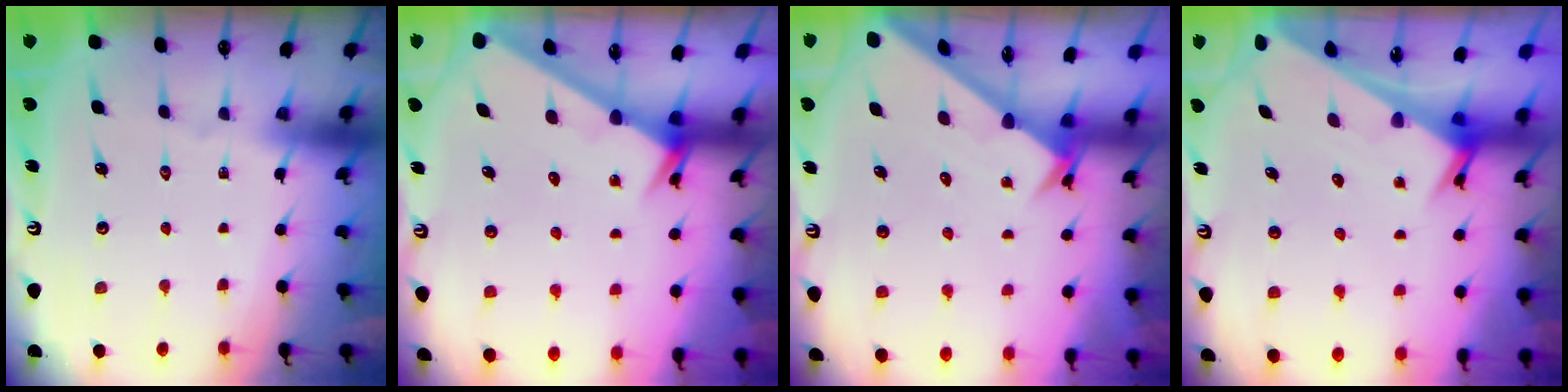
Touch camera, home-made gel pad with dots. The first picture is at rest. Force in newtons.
{"total": 2.6, "press": 2.6, "slide": 0.0}
{"total": 2.7, "press": 2.7, "slide": 0.2}
{"total": 3.2, "press": 3.2, "slide": 0.2}